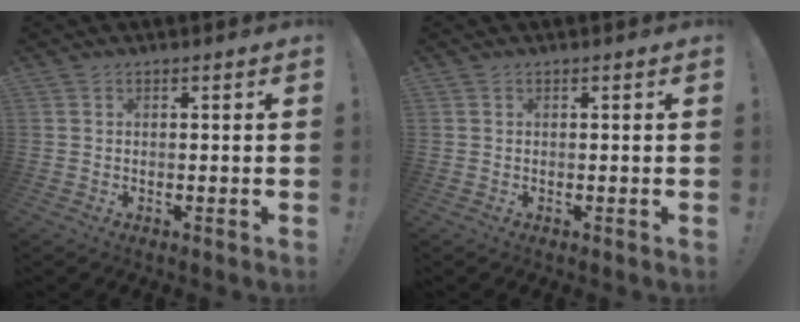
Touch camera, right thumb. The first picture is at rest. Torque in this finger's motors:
{"motor_torque": [-0.01, 0.01, -0.15, 0.11, 0.05]}